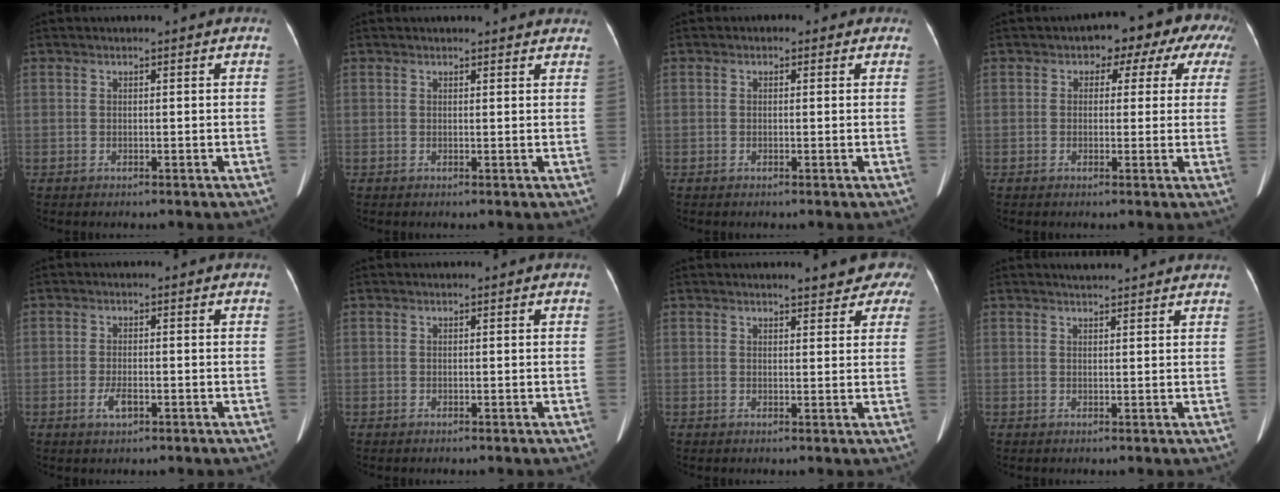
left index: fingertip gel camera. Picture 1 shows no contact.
{"total": 5.0, "force": [4.7, 1.2, 1.2], "torque": [-0.007, 0.009, 0.040]}
{"total": 1.1, "force": [0.3, 1.0, 0.3], "torque": [-0.001, 0.007, -0.004]}
{"total": 7.9, "force": [3.2, 5.5, 4.7], "torque": [-0.036, 0.041, 0.028]}
{"total": 2.5, "force": [-1.2, 0.9, 2.0], "torque": [-0.043, -0.001, -0.018]}
{"total": 0.0}
{"total": 6.5, "force": [5.1, 2.1, 3.4], "torque": [-0.025, 0.005, 0.045]}
{"total": 5.1, "force": [4.8, 0.5, 1.6], "torque": [-0.024, 0.025, 0.054]}